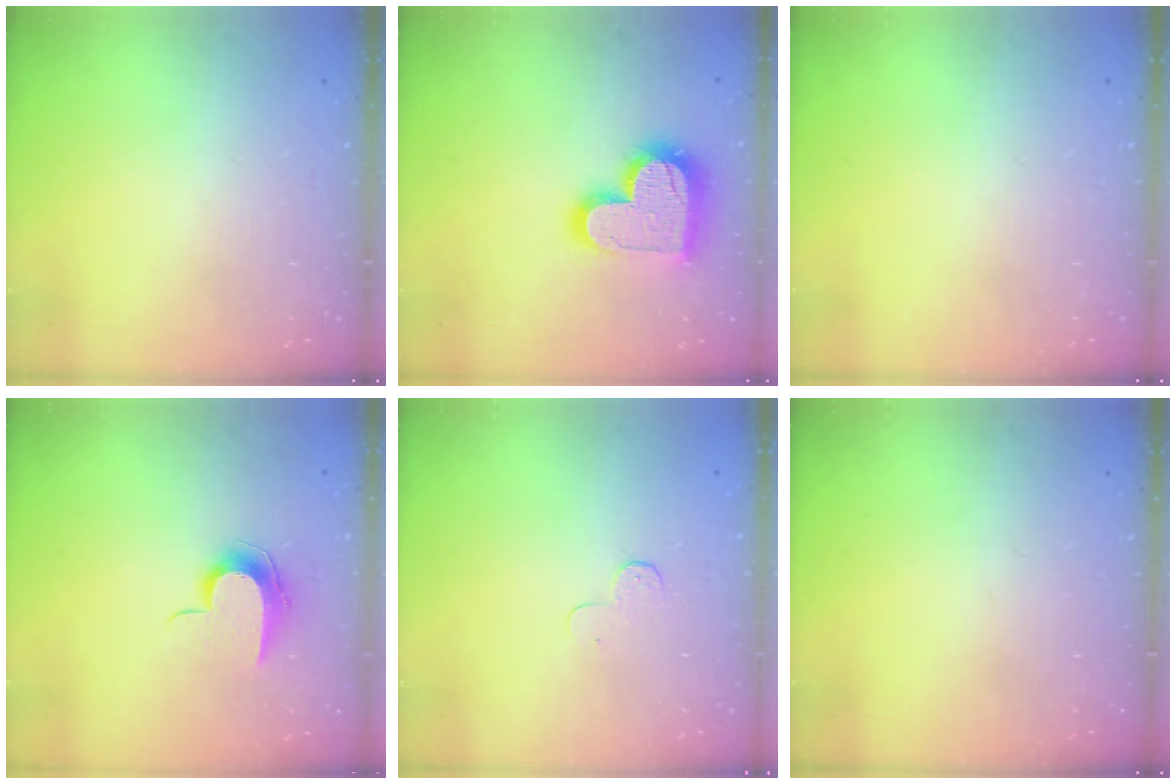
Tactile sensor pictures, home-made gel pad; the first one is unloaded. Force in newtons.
{"total": 16.9, "press": 16.9, "slide": 1.3}
{"total": 0.0}
{"total": 8.9, "press": 8.9, "slide": 0.9}
{"total": 3.9, "press": 3.9, "slide": 0.4}
{"total": 0.0}